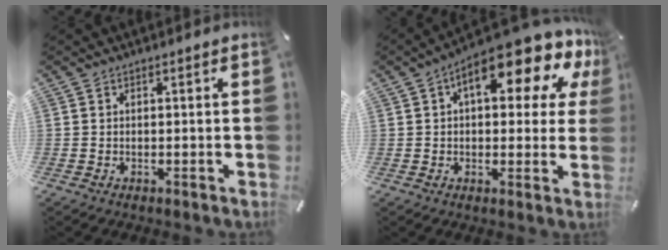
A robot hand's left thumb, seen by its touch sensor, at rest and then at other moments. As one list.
[{"total": 16.7, "force": [8.4, 6.3, 13.0], "torque": [-0.181, -0.055, 0.132]}]